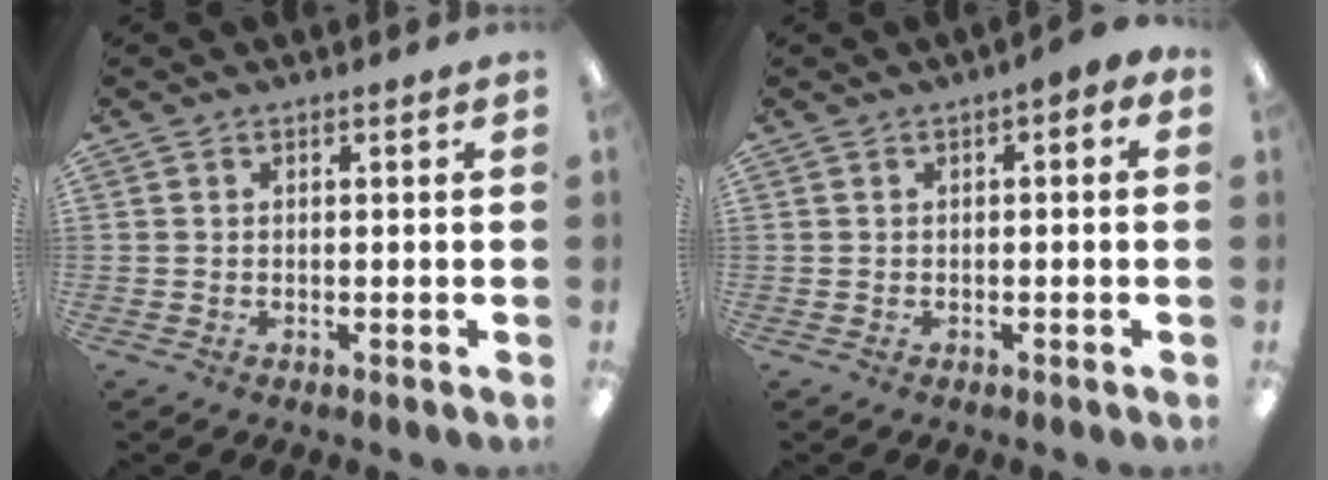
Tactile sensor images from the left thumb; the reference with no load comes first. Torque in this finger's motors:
{"motor_torque": [0.05, 0.48, 0.69, -0.18, 0.00]}